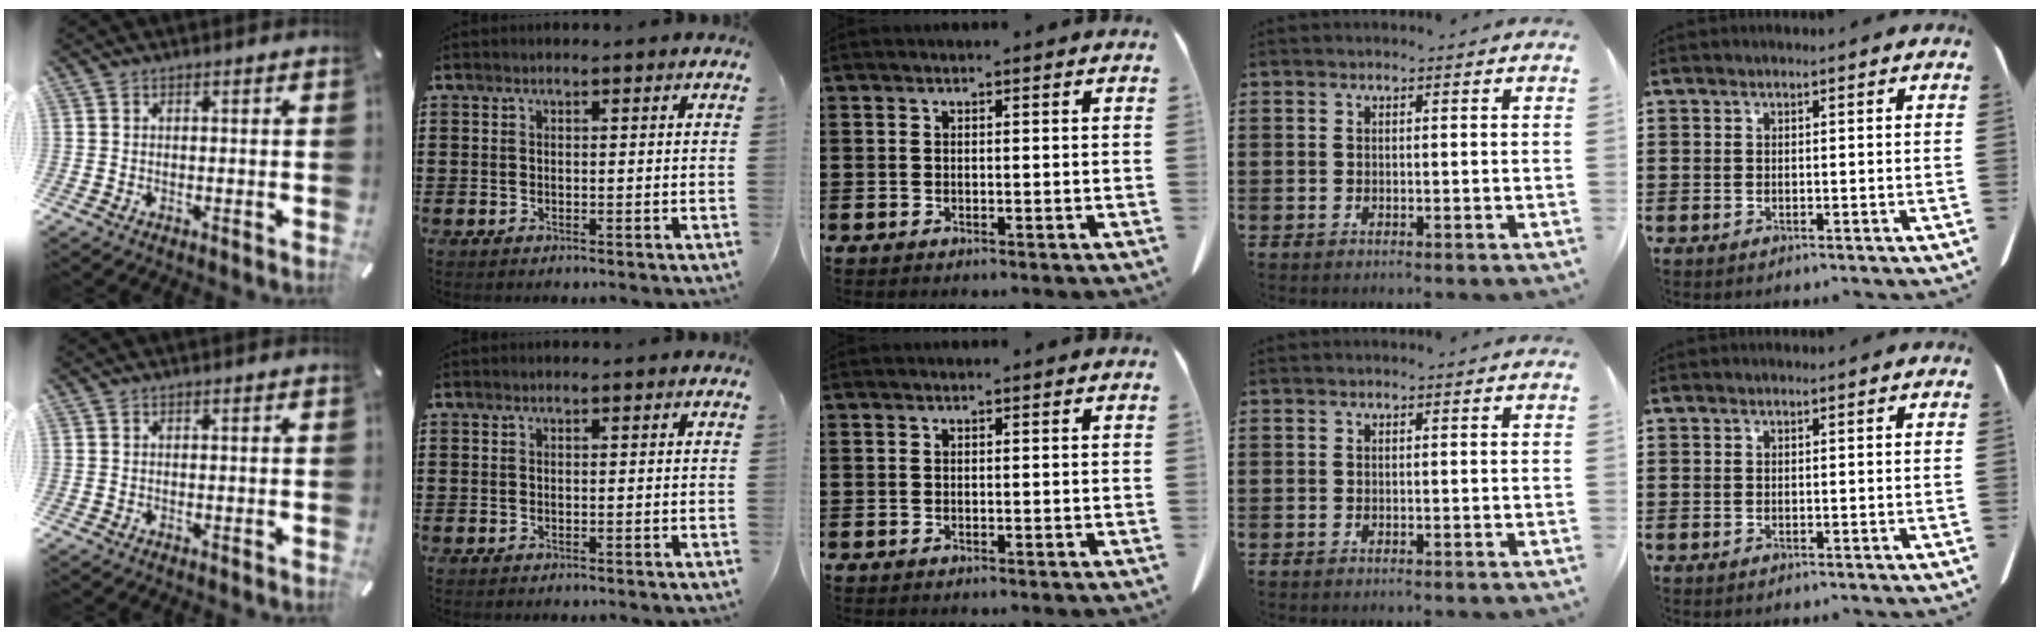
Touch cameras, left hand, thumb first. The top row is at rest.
{}